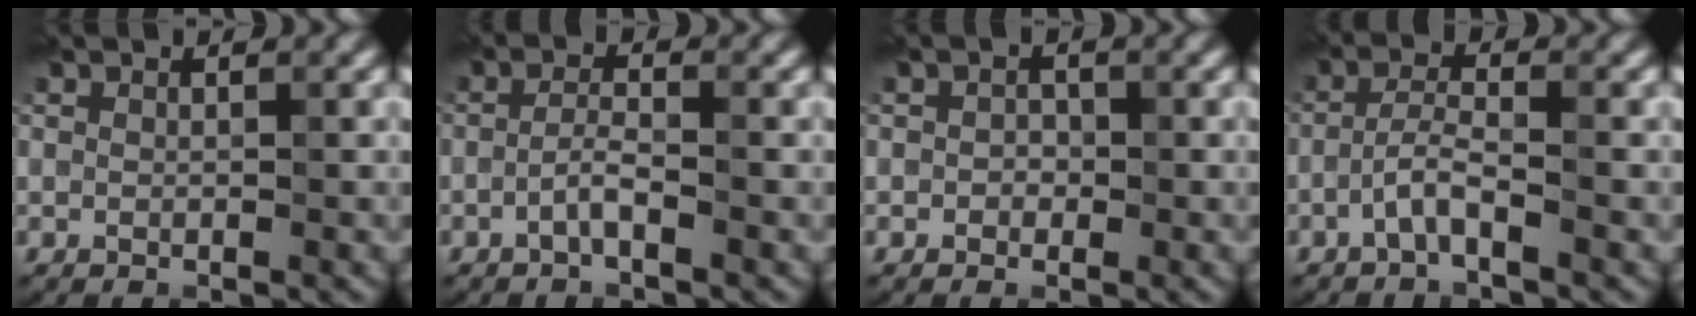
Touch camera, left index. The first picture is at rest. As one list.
[{"total": 1.8, "force": [-1.0, 0.3, 1.5], "torque": [-0.031, 0.007, -0.024]}, {"total": 1.0, "force": [-0.2, 0.9, 0.4], "torque": [-0.004, -0.003, -0.006]}, {"total": 2.4, "force": [-1.4, 0.4, 2.0], "torque": [-0.041, 0.010, -0.033]}]